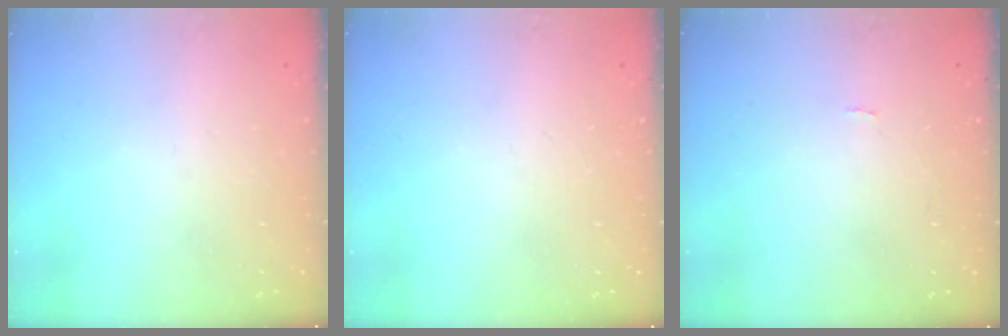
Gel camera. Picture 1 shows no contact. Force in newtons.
{"total": 0.0}
{"total": 0.0}